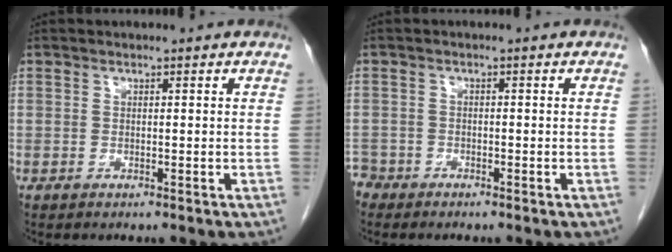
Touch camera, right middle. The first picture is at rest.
{"total": 2.3, "force": [-2.1, 1.0, -0.2], "torque": [0.005, 0.001, -0.041]}